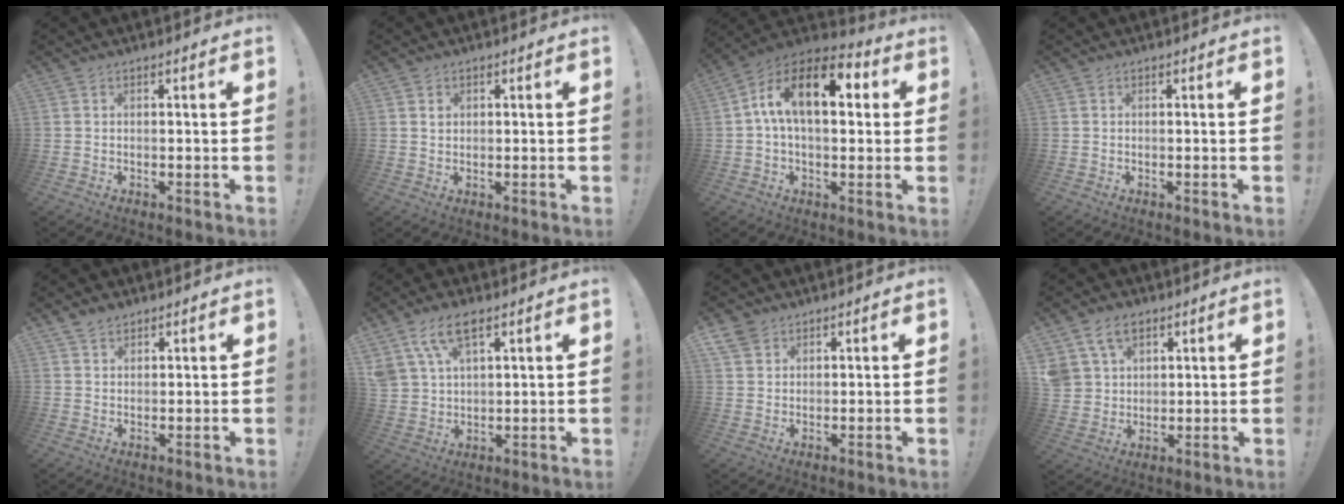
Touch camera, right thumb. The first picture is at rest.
{"total": 1.1, "force": [0.7, 0.8, -0.1], "torque": [0.013, -0.005, 0.010]}
{"total": 16.1, "force": [3.9, 8.1, 13.3], "torque": [-0.233, 0.007, 0.061]}
{"total": 0.0}
{"total": 3.1, "force": [2.5, 1.6, 0.8], "torque": [-0.012, -0.014, 0.046]}
{"total": 10.4, "force": [6.1, 5.6, 6.4], "torque": [-0.119, -0.013, 0.119]}
{"total": 5.2, "force": [3.6, 3.4, 1.6], "torque": [-0.034, -0.014, 0.070]}
{"total": 10.1, "force": [6.1, 7.3, 3.4], "torque": [-0.055, -0.027, 0.121]}